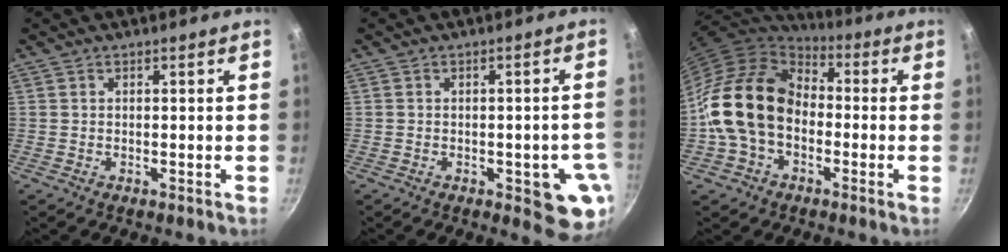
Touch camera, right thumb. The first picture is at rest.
{"total": 8.9, "force": [-2.6, 3.7, 7.7], "torque": [-0.055, 0.002, -0.030]}
{"total": 17.3, "force": [-2.3, 12.7, 11.5], "torque": [-0.182, 0.047, -0.057]}